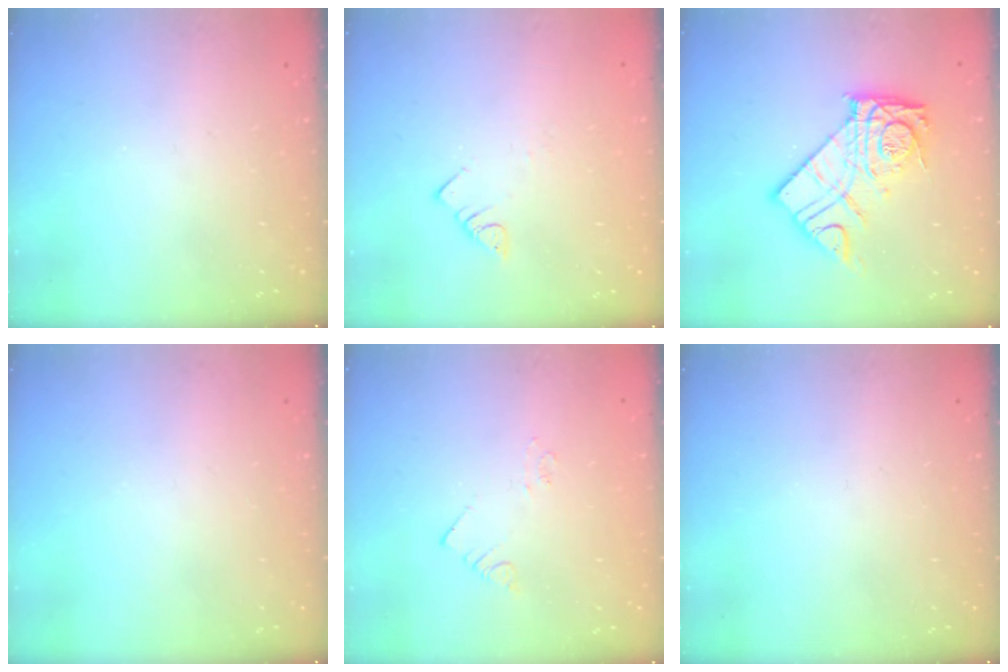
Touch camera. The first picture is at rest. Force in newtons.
{"total": 3.2, "press": 3.2, "slide": 0.1}
{"total": 16.5, "press": 16.4, "slide": 1.7}
{"total": 0.0}
{"total": 2.0, "press": 2.0, "slide": 0.4}
{"total": 0.0}